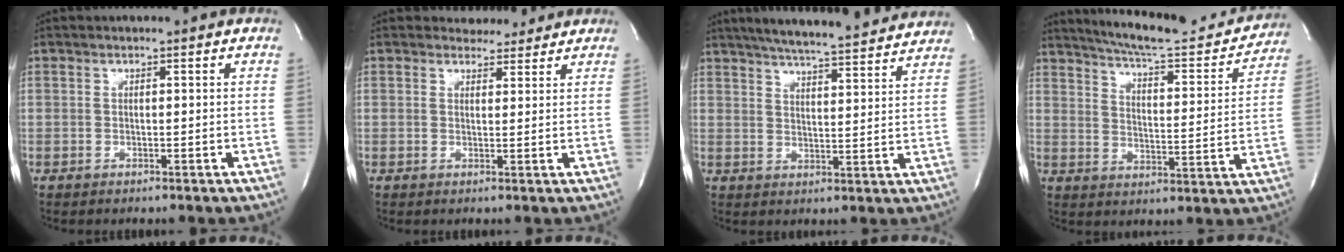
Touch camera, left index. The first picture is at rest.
{"total": 3.0, "force": [2.7, 1.2, -0.1], "torque": [-0.002, 0.001, 0.035]}
{"total": 19.5, "force": [17.6, 1.8, 8.3], "torque": [-0.136, 0.012, 0.234]}
{"total": 20.3, "force": [18.7, 2.9, 7.5], "torque": [-0.114, -0.026, 0.248]}